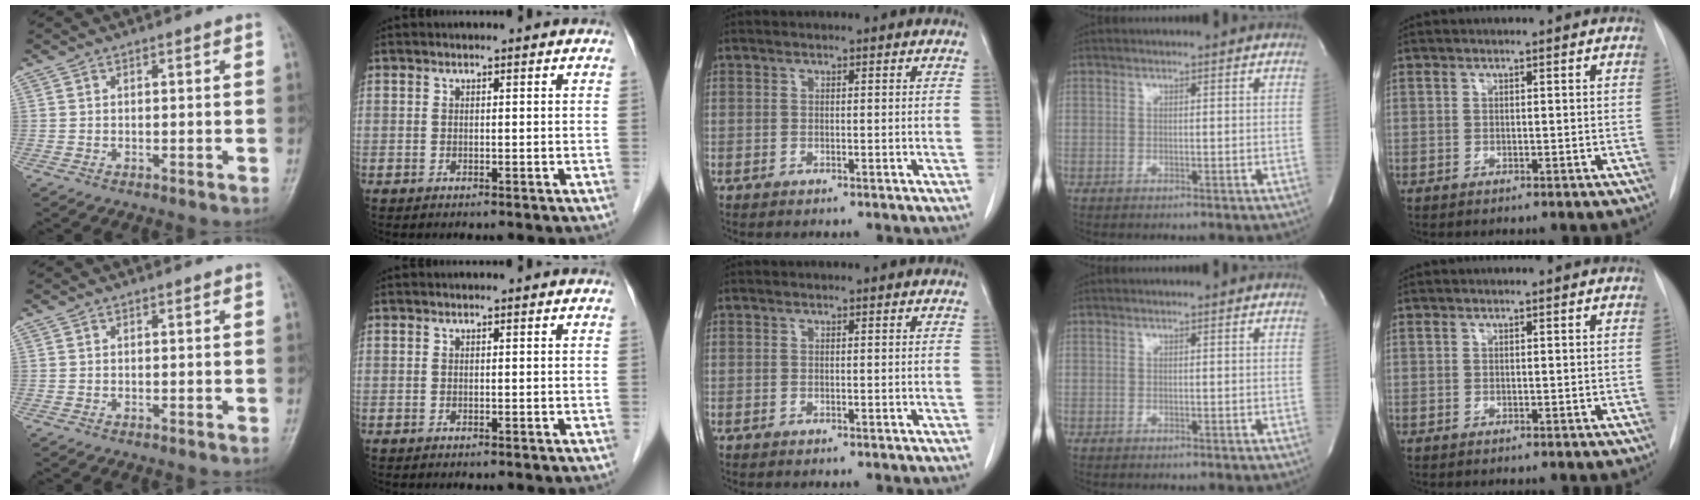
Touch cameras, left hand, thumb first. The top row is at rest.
{}